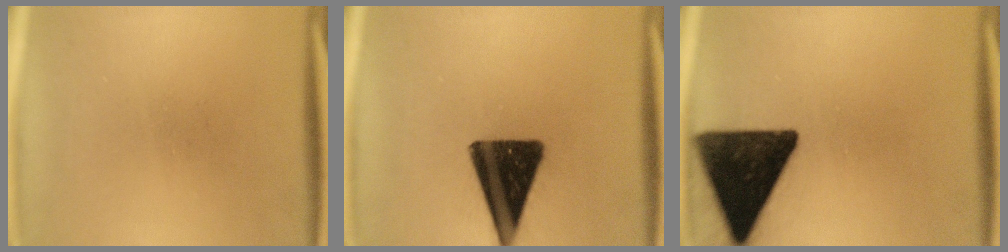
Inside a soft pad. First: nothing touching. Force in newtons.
{"total": 16.4}
{"total": 17.3}